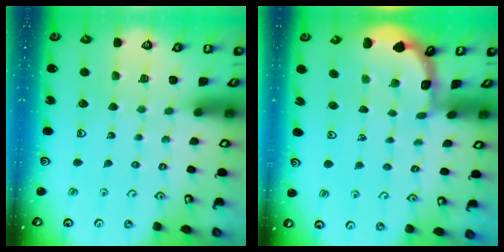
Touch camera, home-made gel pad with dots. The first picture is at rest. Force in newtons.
{"total": 1.2, "press": 1.1, "slide": 0.1}